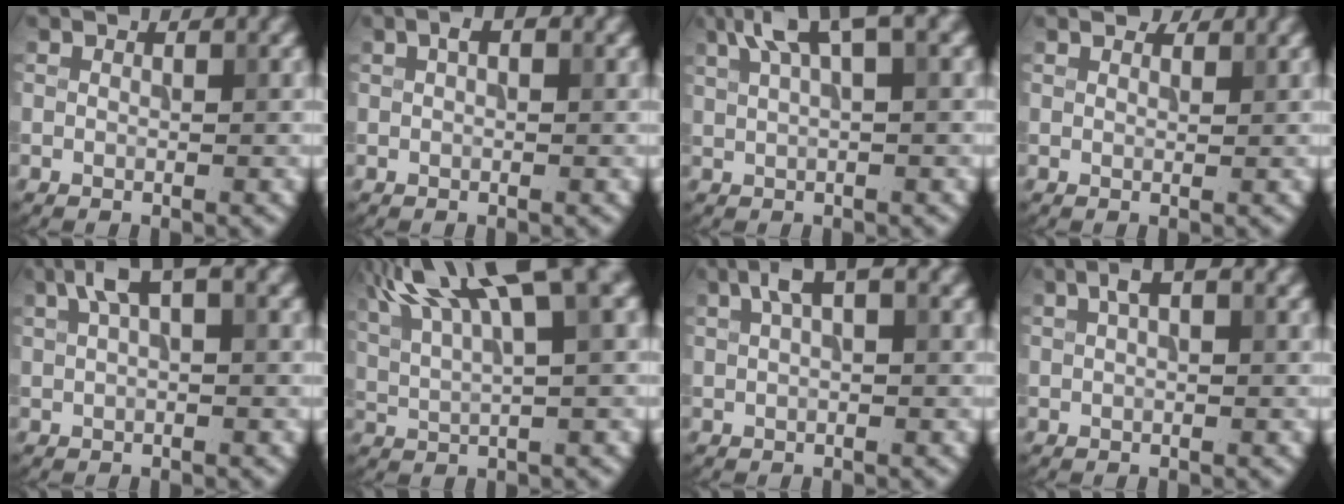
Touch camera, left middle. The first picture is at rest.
{"total": 1.4, "force": [0.5, 0.7, 1.1], "torque": [-0.018, 0.005, 0.008]}
{"total": 5.4, "force": [3.0, 1.3, 4.3], "torque": [-0.077, 0.016, 0.054]}
{"total": 1.6, "force": [1.4, 0.5, 0.5], "torque": [-0.015, 0.001, 0.018]}
{"total": 3.8, "force": [1.7, 1.2, 3.1], "torque": [-0.058, 0.012, 0.027]}
{"total": 12.6, "force": [6.5, 3.4, 10.2], "torque": [-0.175, 0.027, 0.109]}
{"total": 3.1, "force": [1.4, 1.0, 2.6], "torque": [-0.046, 0.010, 0.023]}
{"total": 2.2, "force": [1.0, 0.7, 1.8], "torque": [-0.033, 0.008, 0.017]}